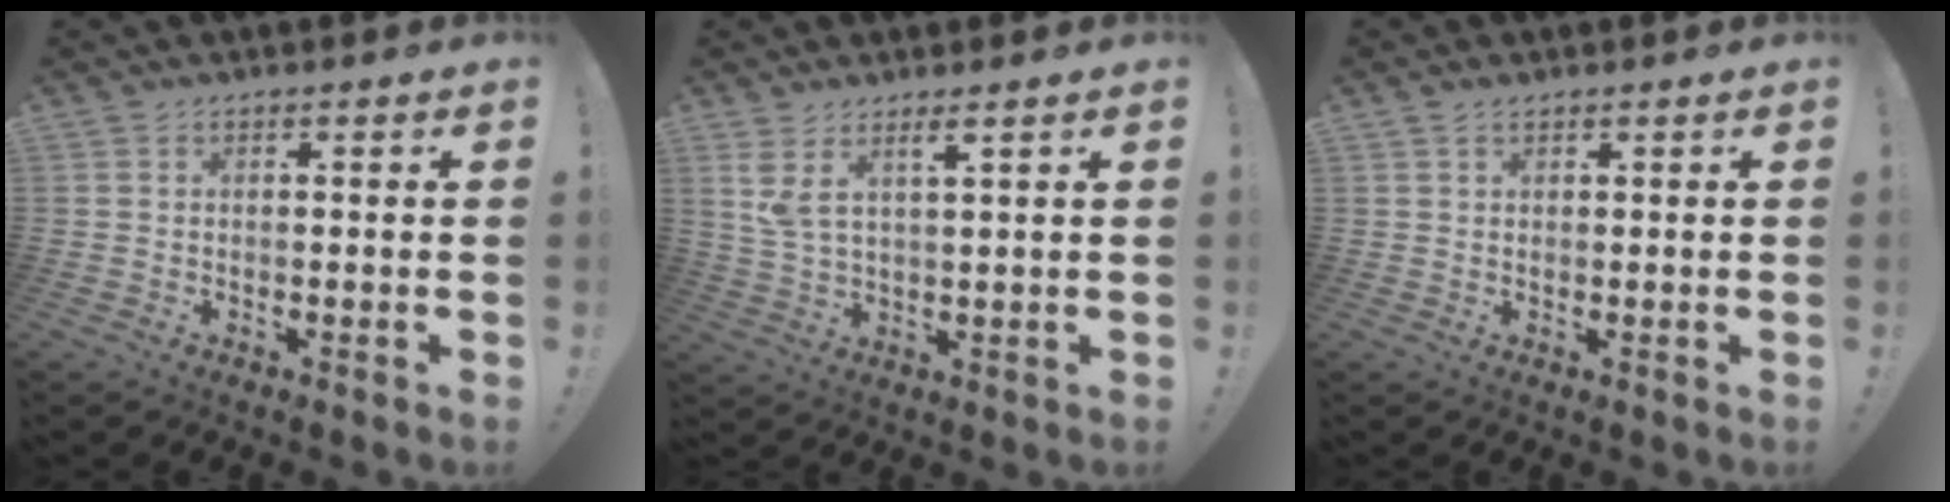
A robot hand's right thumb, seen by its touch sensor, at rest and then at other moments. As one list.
[{"total": 5.7, "force": [3.8, 1.2, 4.2], "torque": [-0.079, -0.016, 0.066]}, {"total": 1.3, "force": [0.9, 0.6, 0.7], "torque": [-0.015, 0.000, 0.017]}]